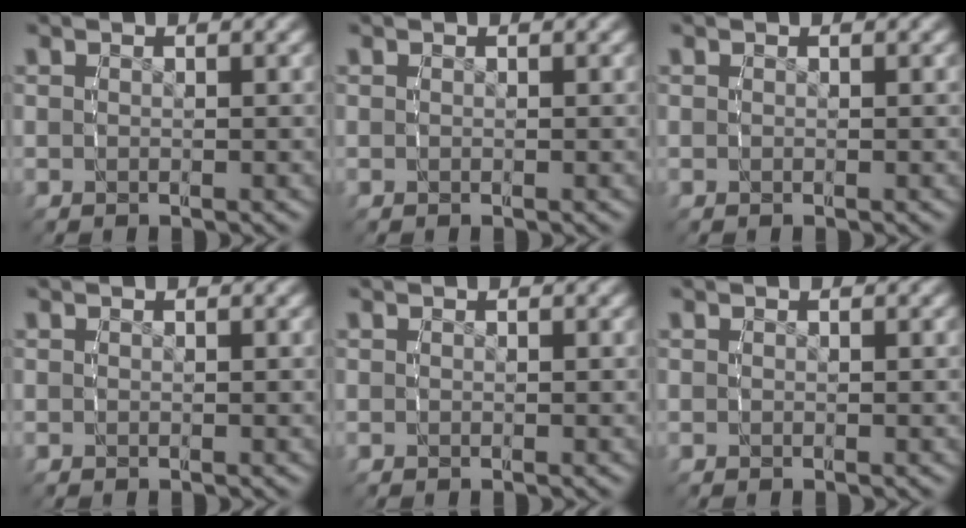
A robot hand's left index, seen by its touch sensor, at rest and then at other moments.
{"total": 0.0}
{"total": 0.0}
{"total": 0.0}
{"total": 0.0}
{"total": 0.0}